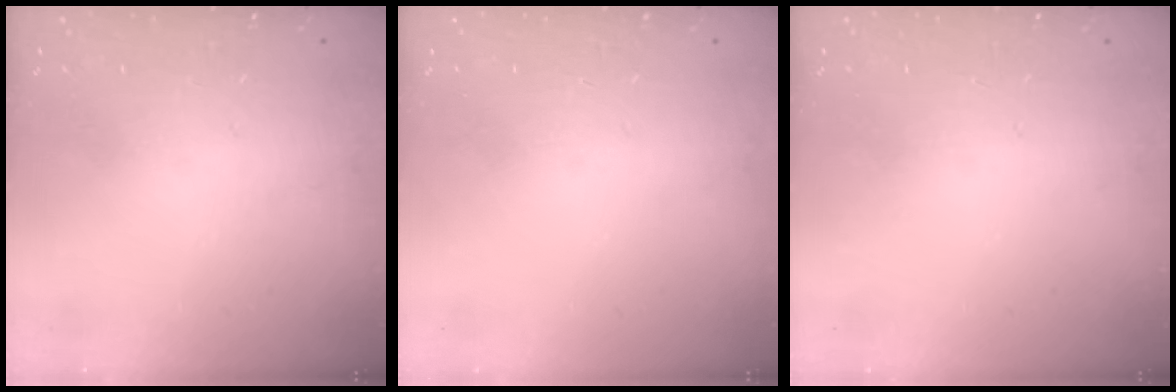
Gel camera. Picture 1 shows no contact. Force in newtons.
{"total": 0.0}
{"total": 0.0}